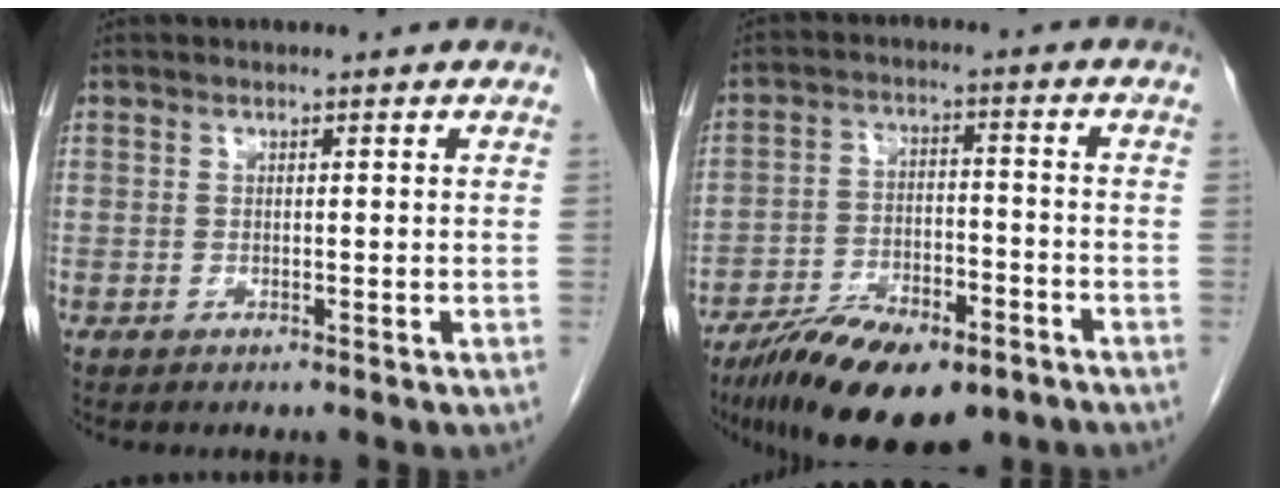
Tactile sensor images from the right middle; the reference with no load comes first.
{"total": 14.5, "force": [-10.2, 5.3, 8.9], "torque": [-0.151, -0.008, -0.171]}